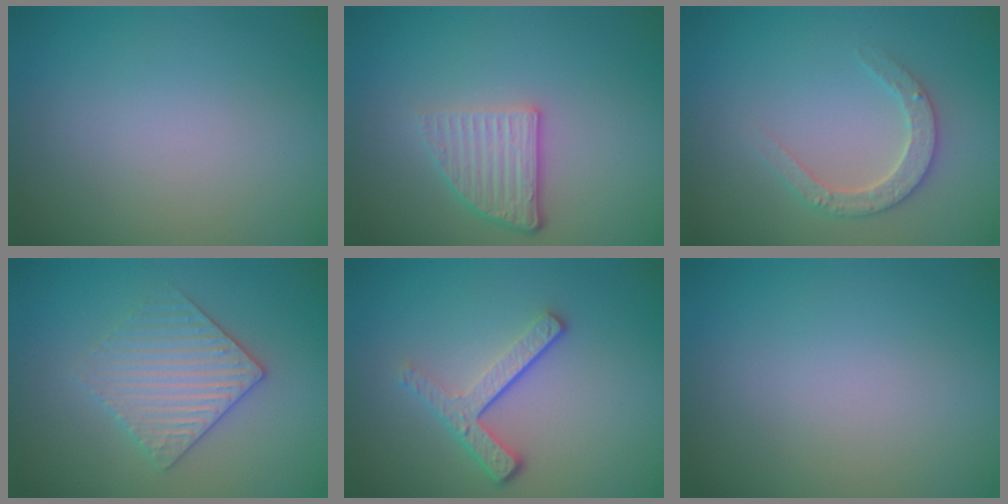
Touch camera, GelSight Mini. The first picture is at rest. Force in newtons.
{"total": 3.3, "press": 2.5, "slide": 2.2}
{"total": 2.7, "press": 2.6, "slide": 0.5}
{"total": 3.1, "press": 3.1, "slide": 0.7}
{"total": 3.6, "press": 2.6, "slide": 2.5}
{"total": 0.0}